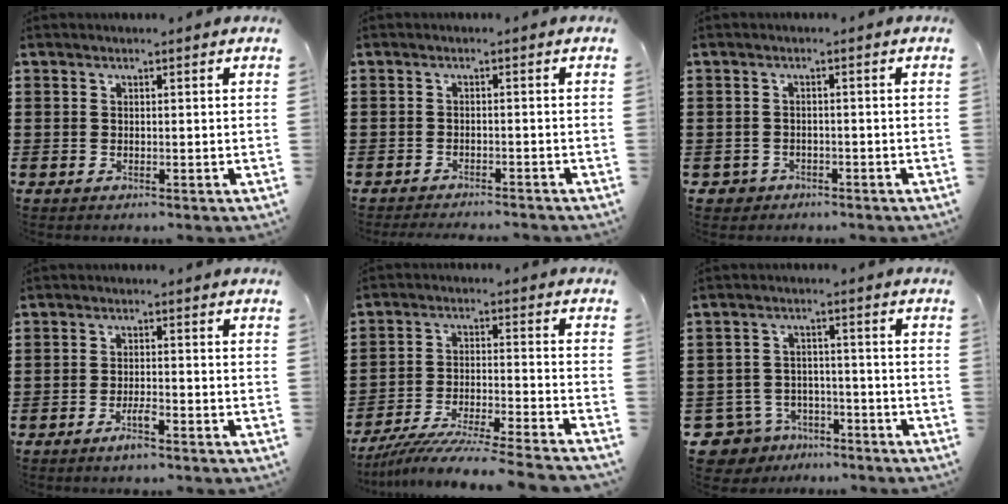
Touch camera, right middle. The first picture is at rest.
{"total": 1.7, "force": [-1.7, -0.1, 0.2], "torque": [-0.007, 0.001, -0.034]}
{"total": 1.3, "force": [-1.1, 0.7, -0.1], "torque": [-0.005, 0.000, -0.026]}
{"total": 3.0, "force": [-2.0, 0.4, 2.2], "torque": [-0.044, 0.000, -0.038]}
{"total": 8.3, "force": [-7.9, -0.9, 2.6], "torque": [-0.047, -0.008, -0.156]}
{"total": 5.0, "force": [-4.4, 2.1, 0.8], "torque": [-0.049, 0.001, -0.097]}